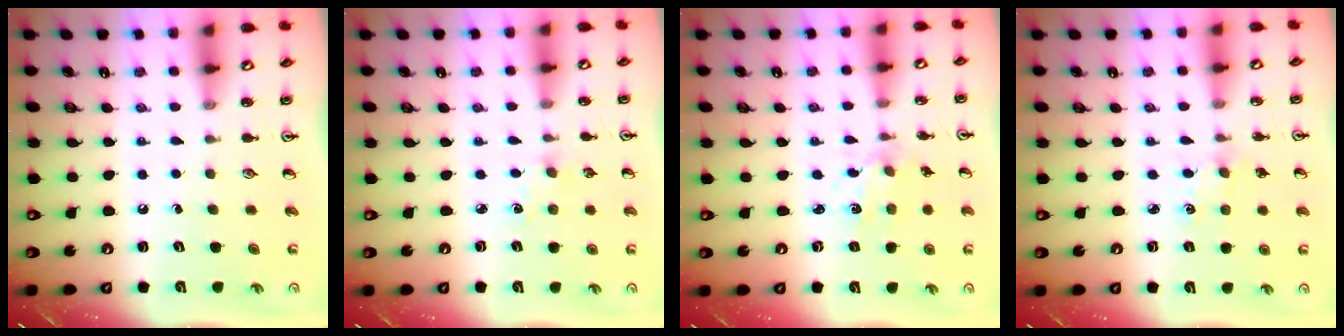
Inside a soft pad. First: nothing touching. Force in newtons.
{"total": 1.3, "press": 1.3, "slide": 0.3}
{"total": 1.7, "press": 1.7, "slide": 0.0}
{"total": 1.4, "press": 1.3, "slide": 0.3}